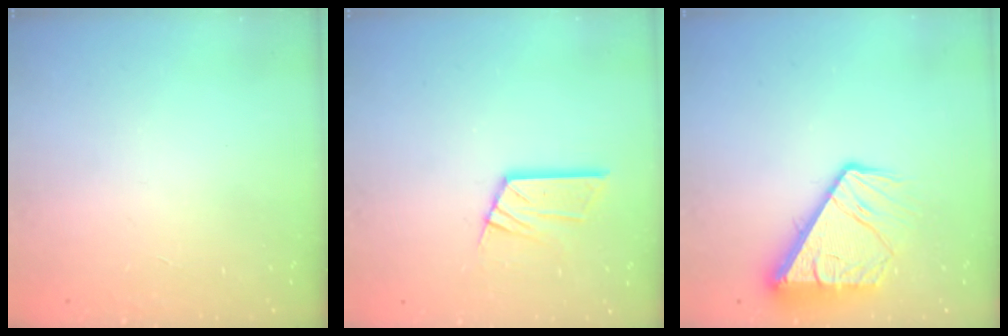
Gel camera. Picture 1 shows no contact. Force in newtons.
{"total": 9.7, "press": 9.6, "slide": 0.8}
{"total": 10.9, "press": 10.8, "slide": 1.3}